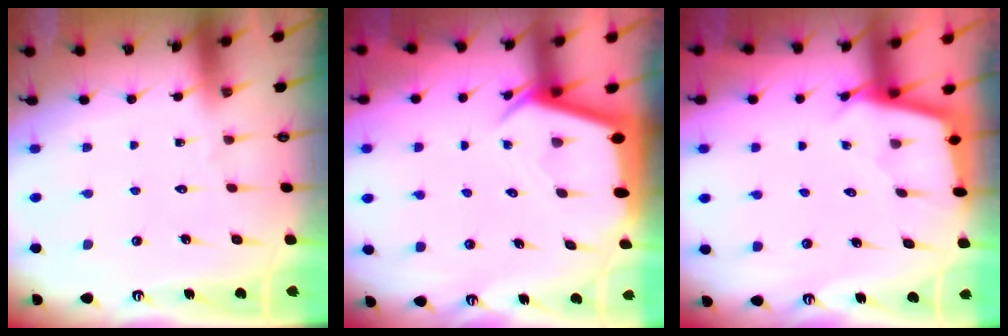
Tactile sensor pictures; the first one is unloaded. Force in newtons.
{"total": 3.3, "press": 3.2, "slide": 0.3}
{"total": 2.2, "press": 2.2, "slide": 0.2}